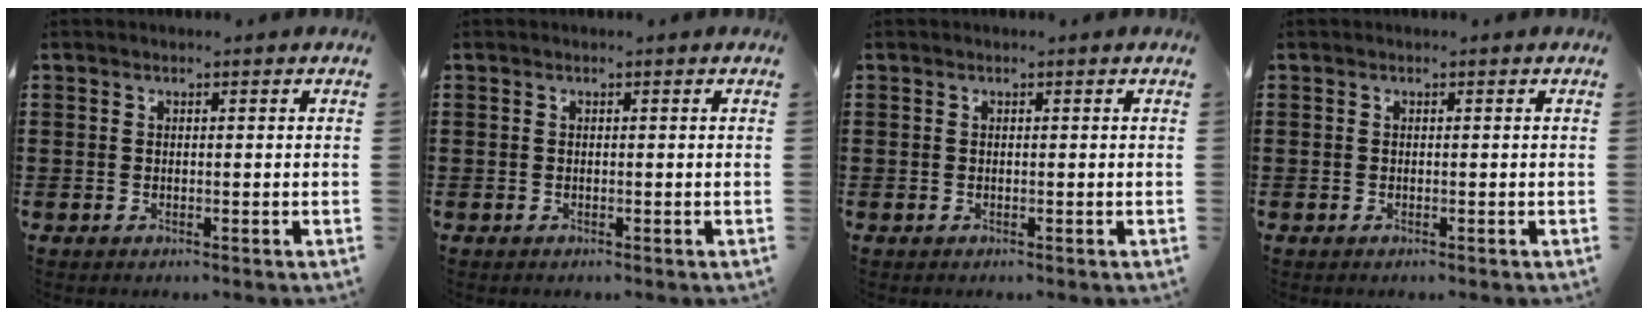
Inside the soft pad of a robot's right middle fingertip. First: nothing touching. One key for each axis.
{"total": 0.0}
{"total": 0.0}
{"total": 0.0}